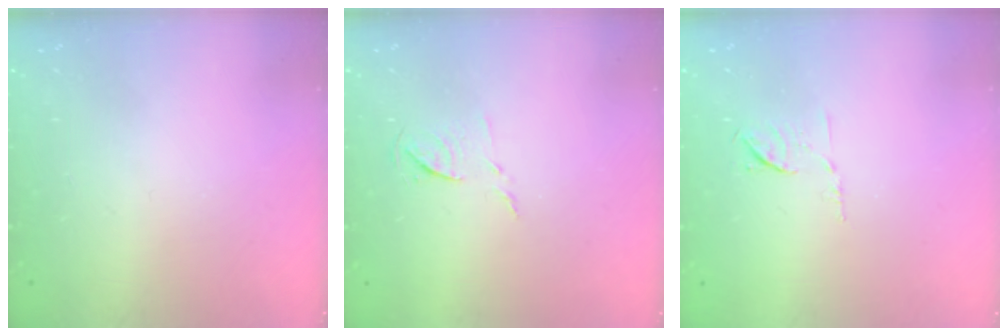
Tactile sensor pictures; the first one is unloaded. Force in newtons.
{"total": 7.3, "press": 7.3, "slide": 0.5}
{"total": 6.1, "press": 6.0, "slide": 1.1}